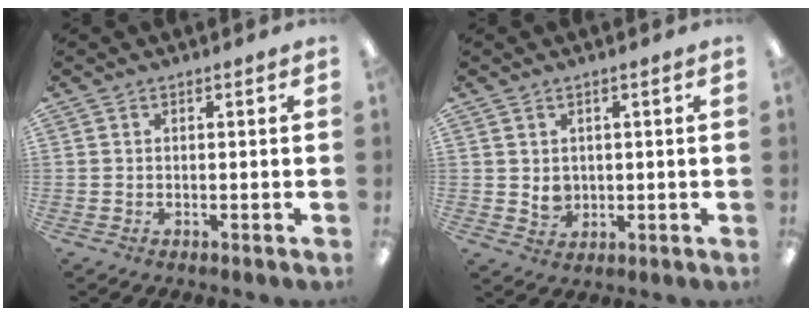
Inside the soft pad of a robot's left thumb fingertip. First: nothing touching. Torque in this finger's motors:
{"motor_torque": [-0.01, 0.01, 0.05, -0.07, -0.02]}